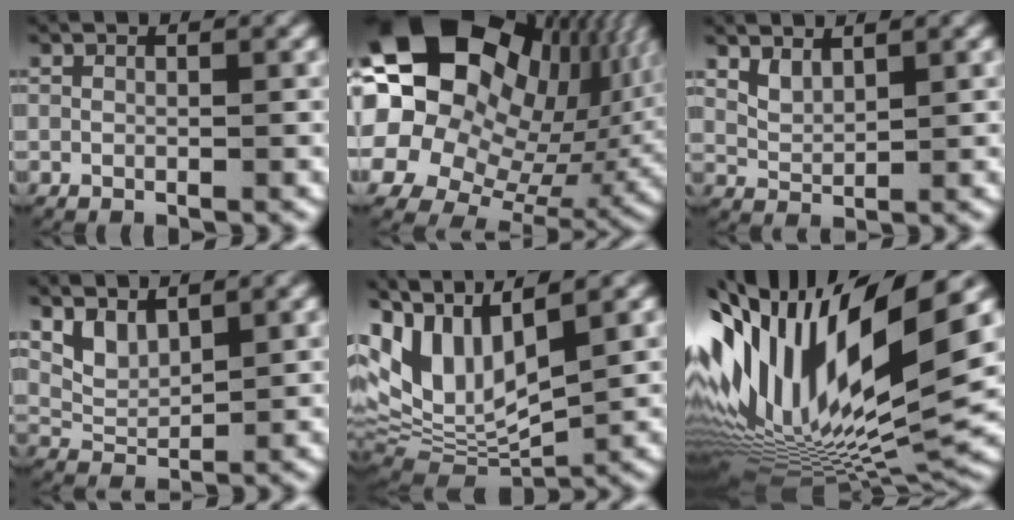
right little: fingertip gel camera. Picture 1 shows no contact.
{"total": 29.5, "force": [4.1, 22.5, 18.7], "torque": [-0.308, 0.002, 0.040]}
{"total": 1.9, "force": [1.1, 1.2, 1.0], "torque": [-0.030, -0.008, 0.027]}
{"total": 3.8, "force": [1.7, 2.7, 2.1], "torque": [-0.057, -0.008, 0.033]}
{"total": 13.8, "force": [2.4, 10.4, 8.7], "torque": [-0.188, -0.011, 0.038]}
{"total": 20.5, "force": [1.6, 12.3, 16.4], "torque": [-0.303, -0.008, 0.030]}